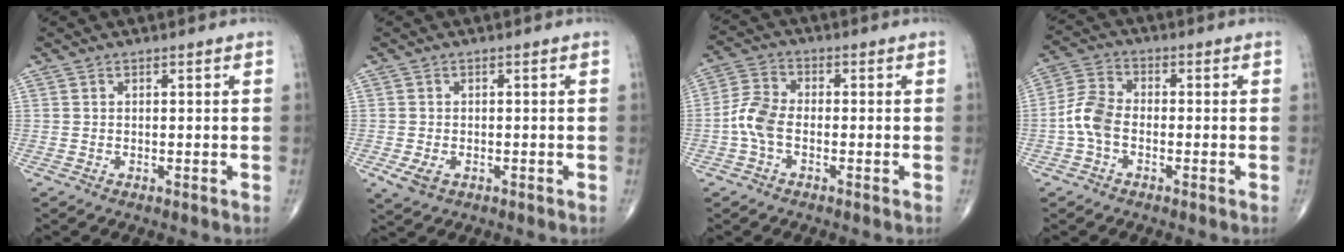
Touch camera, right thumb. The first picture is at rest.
{"total": 3.0, "force": [-1.1, 2.0, 2.0], "torque": [-0.036, -0.002, -0.013]}
{"total": 6.0, "force": [-1.6, 3.5, 4.6], "torque": [-0.103, 0.020, -0.041]}
{"total": 6.6, "force": [-1.7, 4.2, 4.8], "torque": [-0.100, 0.022, -0.045]}